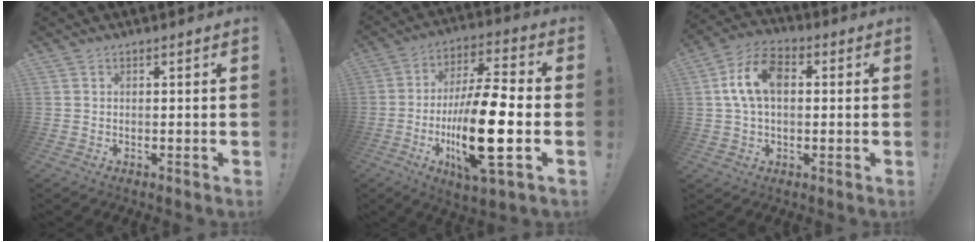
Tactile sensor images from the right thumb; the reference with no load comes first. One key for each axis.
{"total": 21.4, "fx": -4.7, "fy": 5.8, "fz": 20.0, "tx": -0.375, "ty": 0.003, "tz": -0.081}
{"total": 11.7, "fx": 1.8, "fy": 7.3, "fz": 8.9, "tx": -0.174, "ty": 0.013, "tz": 0.035}